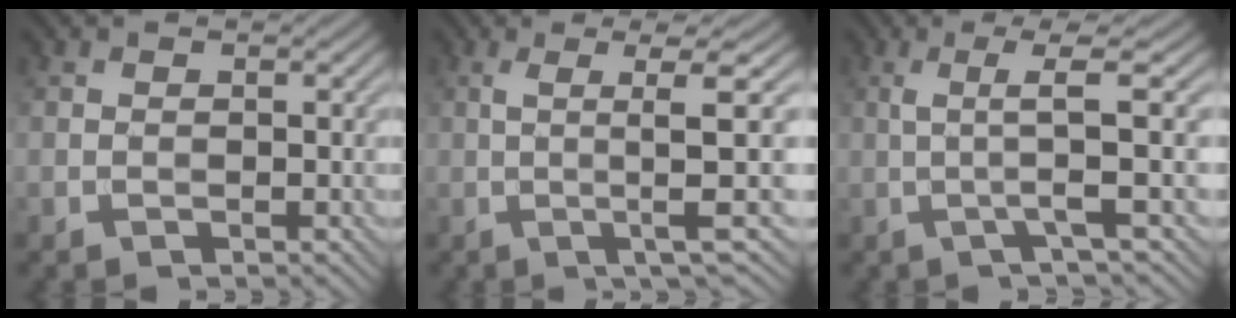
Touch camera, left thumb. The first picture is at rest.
{"total": 6.6, "force": [0.1, 0.2, 6.6], "torque": [-0.126, 0.009, -0.001]}
{"total": 4.6, "force": [0.3, 0.0, 4.6], "torque": [-0.086, 0.011, -0.005]}